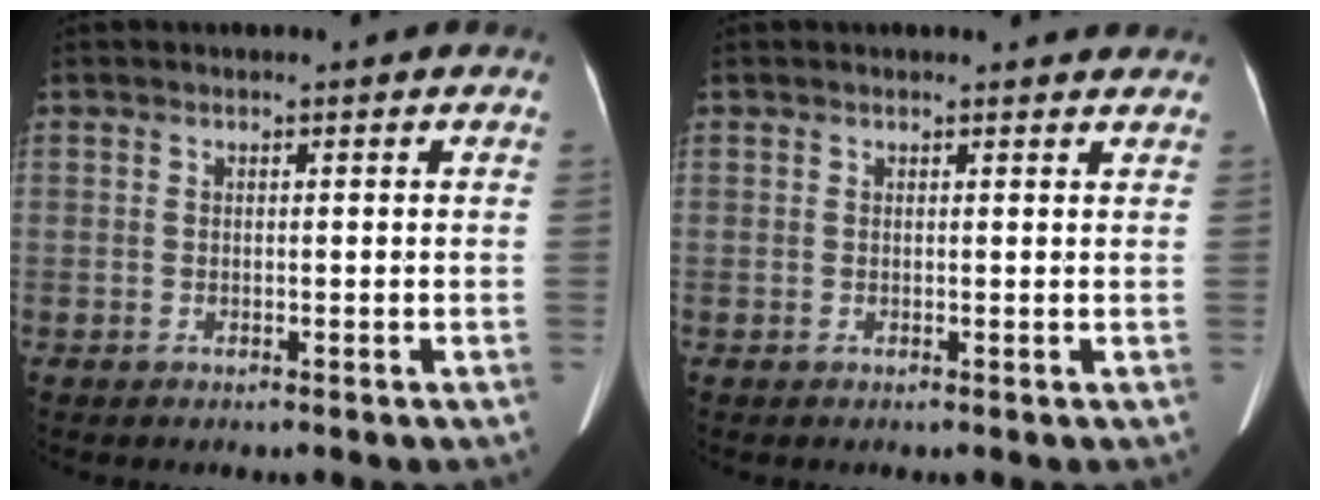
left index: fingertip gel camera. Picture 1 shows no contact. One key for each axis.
{"total": 1.9, "fx": 1.8, "fy": 0.5, "fz": 0.1, "tx": -0.008, "ty": -0.002, "tz": 0.012}